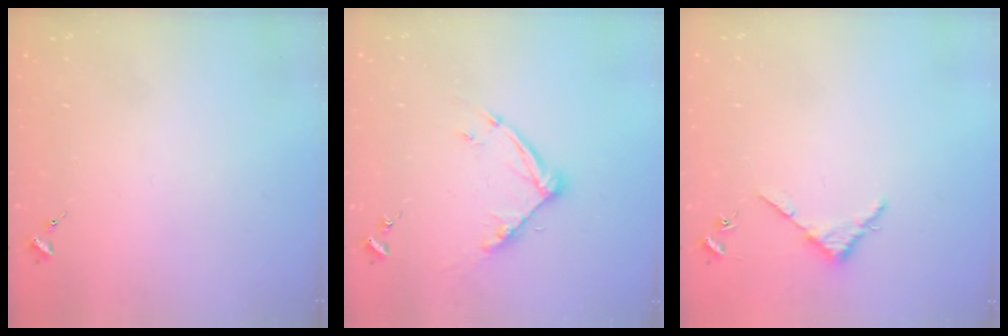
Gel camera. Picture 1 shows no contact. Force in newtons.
{"total": 10.3, "press": 10.2, "slide": 0.9}
{"total": 3.4, "press": 3.4, "slide": 0.4}